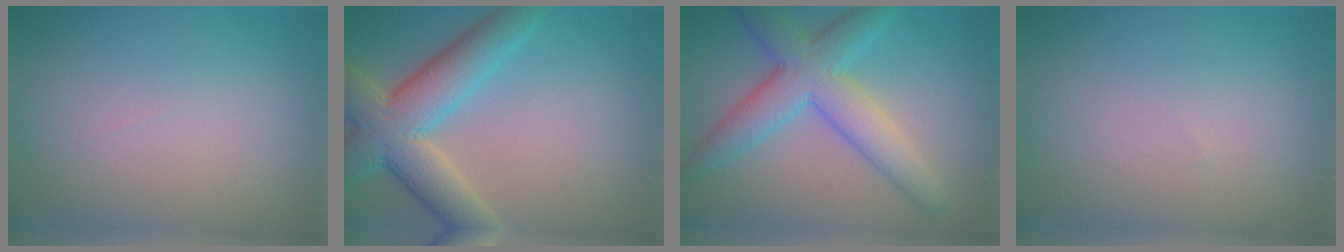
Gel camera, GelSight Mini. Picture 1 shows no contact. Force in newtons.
{"total": 7.3, "press": 7.3, "slide": 0.5}
{"total": 5.9, "press": 5.9, "slide": 0.2}
{"total": 0.0}